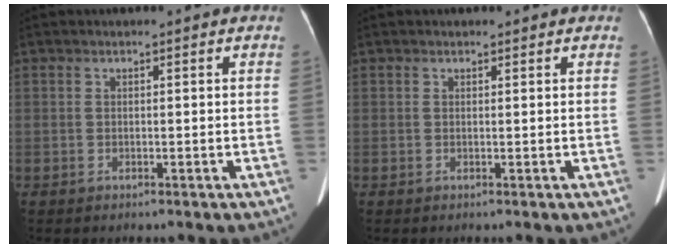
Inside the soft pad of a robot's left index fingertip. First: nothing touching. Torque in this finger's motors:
{"motor_torque": [0.05, -0.17, 0.08, 0.02]}